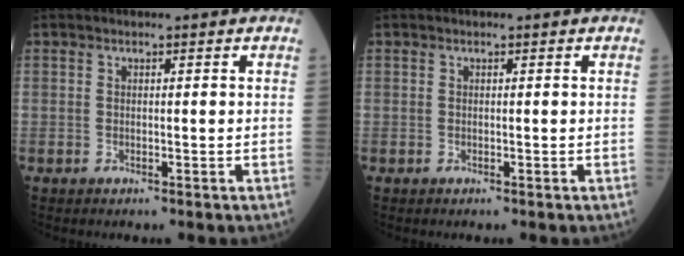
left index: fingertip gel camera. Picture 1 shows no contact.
{"total": 0.0}